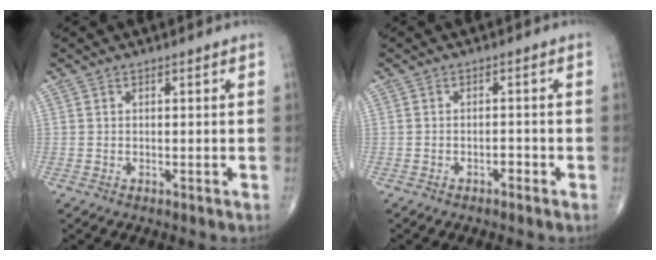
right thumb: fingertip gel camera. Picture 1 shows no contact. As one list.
[{"total": 1.3, "force": [-1.0, 0.6, 0.7], "torque": [-0.005, 0.004, -0.018]}]